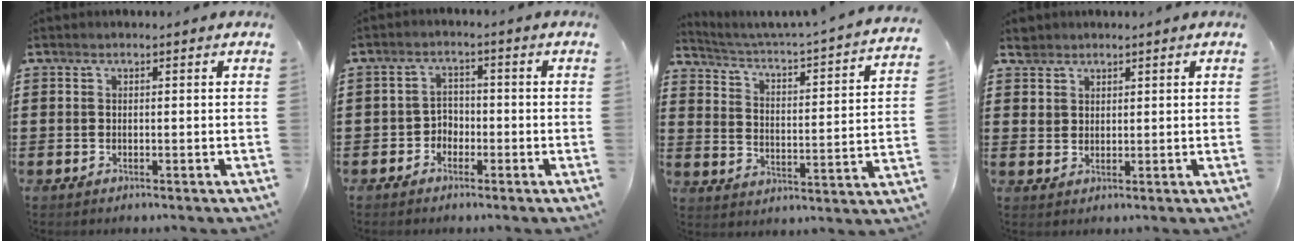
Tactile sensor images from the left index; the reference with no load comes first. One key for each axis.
{"total": 2.4, "fx": -1.5, "fy": 1.8, "fz": 0.5, "tx": -0.018, "ty": 0.006, "tz": -0.036}
{"total": 1.8, "fx": 1.2, "fy": -0.2, "fz": 1.3, "tx": -0.041, "ty": -0.032, "tz": 0.006}
{"total": 3.0, "fx": 2.3, "fy": 1.9, "fz": 0.0, "tx": -0.003, "ty": 0.005, "tz": 0.043}